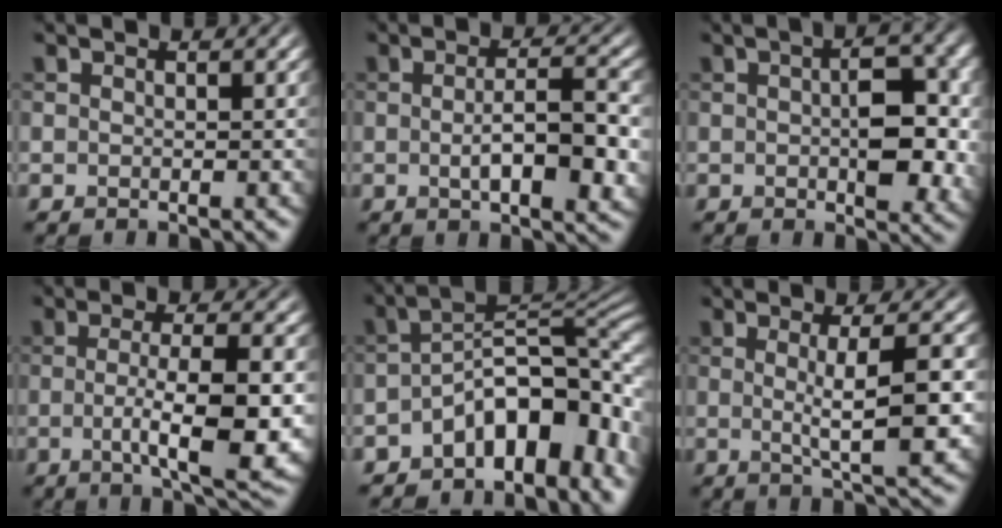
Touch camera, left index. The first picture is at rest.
{"total": 6.5, "force": [-0.6, 2.1, 6.1], "torque": [-0.100, -0.006, -0.007]}
{"total": 6.9, "force": [0.1, 3.3, 6.1], "torque": [-0.085, -0.005, 0.002]}
{"total": 8.0, "force": [-1.0, 1.9, 7.7], "torque": [-0.120, -0.011, -0.012]}
{"total": 9.9, "force": [-4.4, 5.2, 7.2], "torque": [-0.088, -0.002, -0.081]}
{"total": 5.7, "force": [0.1, 1.2, 5.6], "torque": [-0.078, -0.001, 0.001]}